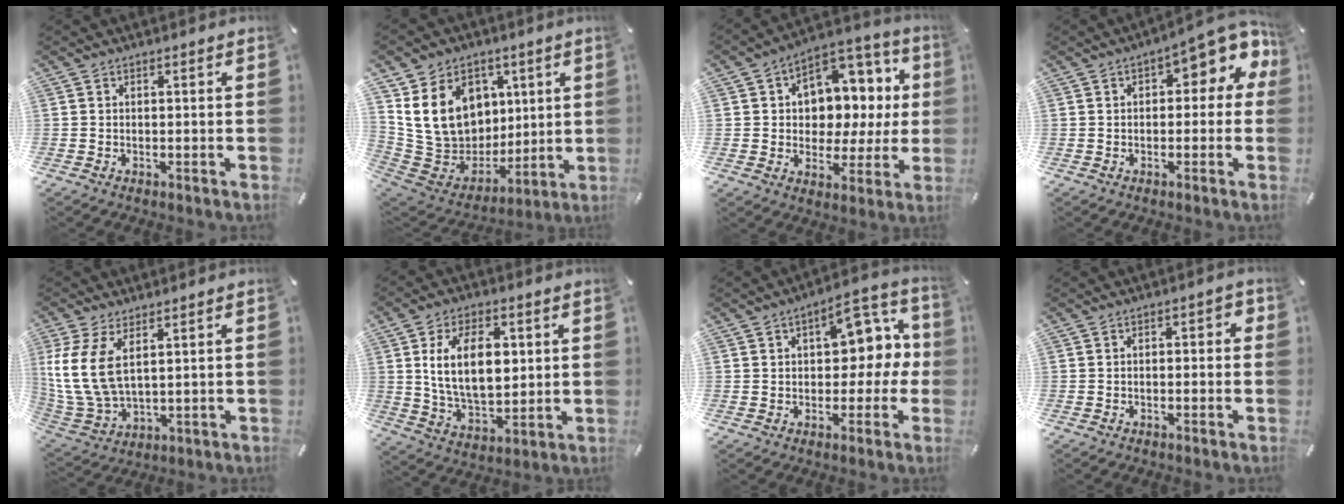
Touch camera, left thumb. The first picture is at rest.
{"total": 18.2, "force": [5.4, 15.3, 8.2], "torque": [-0.144, -0.037, 0.120]}
{"total": 10.0, "force": [2.2, 8.5, 4.8], "torque": [-0.064, -0.028, 0.047]}
{"total": 9.1, "force": [3.6, 4.0, 7.3], "torque": [-0.095, -0.022, 0.057]}
{"total": 10.7, "force": [4.1, 6.1, 7.9], "torque": [-0.201, -0.024, 0.076]}
{"total": 14.6, "force": [3.1, 8.7, 11.3], "torque": [-0.227, 0.001, 0.050]}
{"total": 13.4, "force": [3.7, 8.0, 10.0], "torque": [-0.121, -0.021, 0.061]}
{"total": 2.3, "force": [-1.2, 0.9, 1.7], "torque": [-0.030, 0.009, -0.024]}